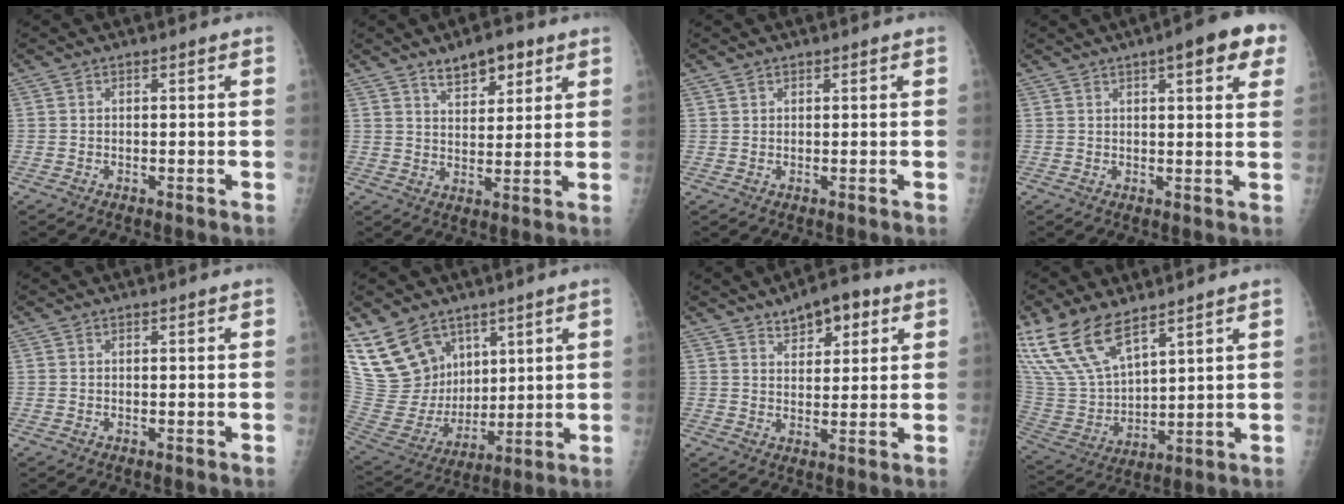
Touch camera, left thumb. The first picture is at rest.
{"total": 7.6, "force": [4.9, 3.5, 4.6], "torque": [-0.046, -0.027, 0.077]}
{"total": 0.9, "force": [0.6, 0.6, 0.1], "torque": [0.008, -0.003, 0.008]}
{"total": 10.7, "force": [5.2, 2.9, 8.9], "torque": [-0.087, -0.006, 0.058]}
{"total": 0.0}
{"total": 16.6, "force": [10.3, 10.9, 7.1], "torque": [-0.109, -0.040, 0.222]}
{"total": 7.5, "force": [4.4, 3.8, 4.8], "torque": [-0.042, -0.015, 0.062]}
{"total": 15.8, "force": [11.1, 6.4, 9.1], "torque": [-0.176, -0.043, 0.237]}